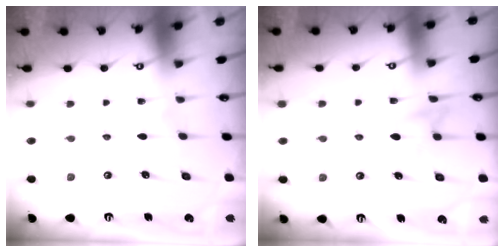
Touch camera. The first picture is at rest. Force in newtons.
{"total": 6.0, "press": 6.0, "slide": 0.7}